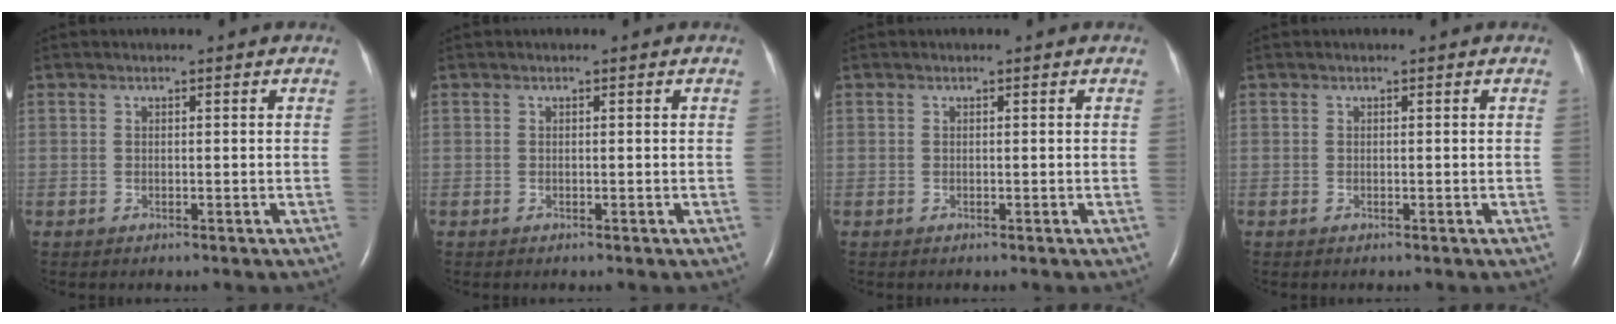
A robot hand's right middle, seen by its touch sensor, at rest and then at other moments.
{"total": 0.0}
{"total": 0.0}
{"total": 0.0}